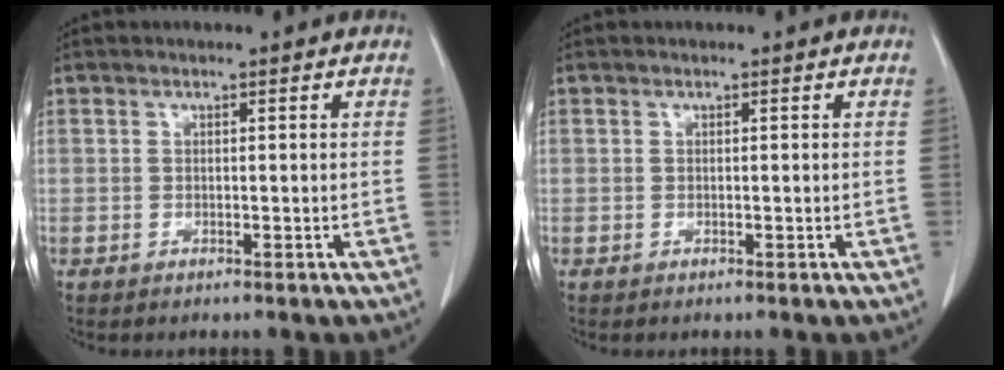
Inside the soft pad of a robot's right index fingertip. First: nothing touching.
{"total": 0.0}